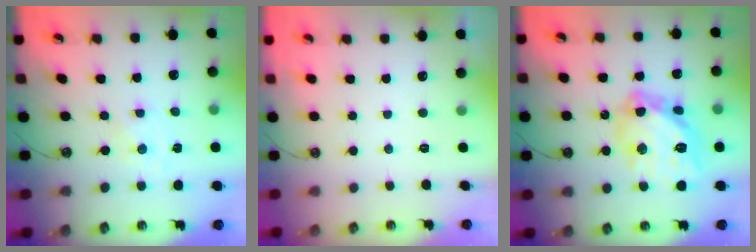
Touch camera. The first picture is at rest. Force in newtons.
{"total": 0.0}
{"total": 18.9, "press": 18.8, "slide": 1.8}